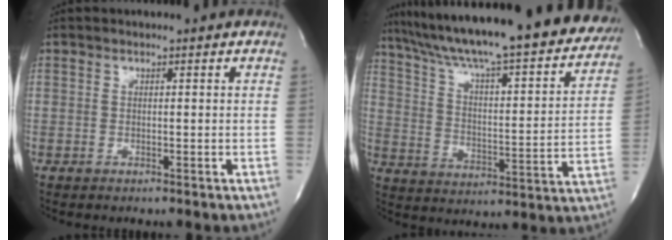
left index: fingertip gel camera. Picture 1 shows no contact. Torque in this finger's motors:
{"motor_torque": [1.05, -1.09, 0.97, 0.21]}